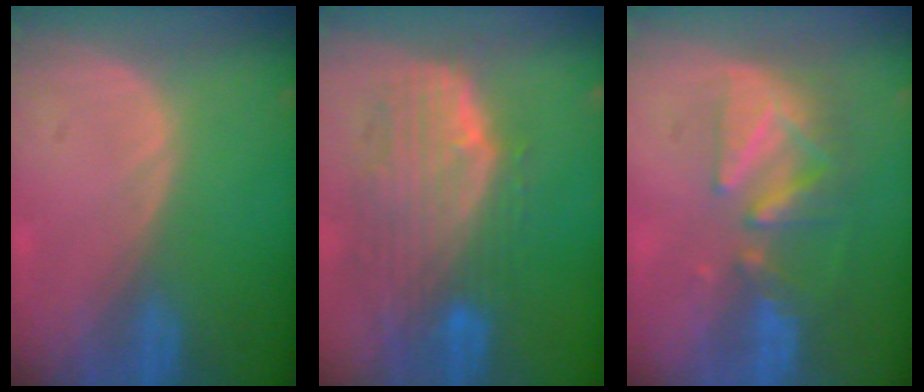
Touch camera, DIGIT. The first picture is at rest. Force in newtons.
{"total": 10.4, "press": 9.1, "slide": 5.2}
{"total": 8.4, "press": 7.7, "slide": 3.3}